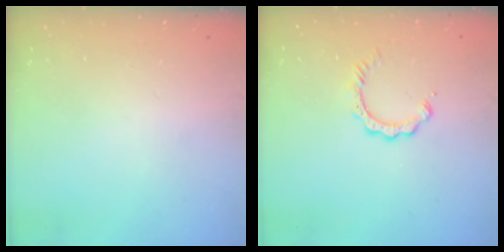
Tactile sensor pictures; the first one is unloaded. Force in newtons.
{"total": 3.9, "press": 3.9, "slide": 0.3}